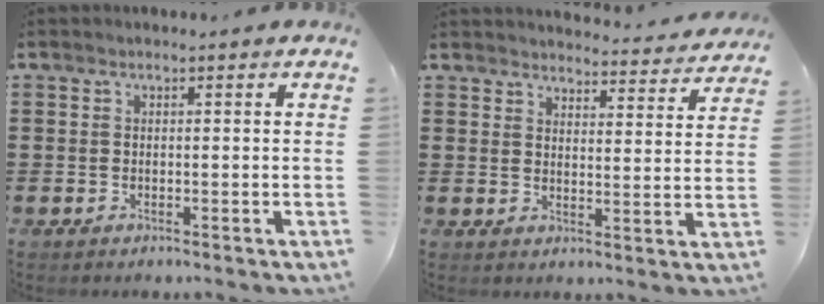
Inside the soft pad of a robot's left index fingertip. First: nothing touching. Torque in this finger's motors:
{"motor_torque": [2.14, 0.00, 0.08, 0.01]}